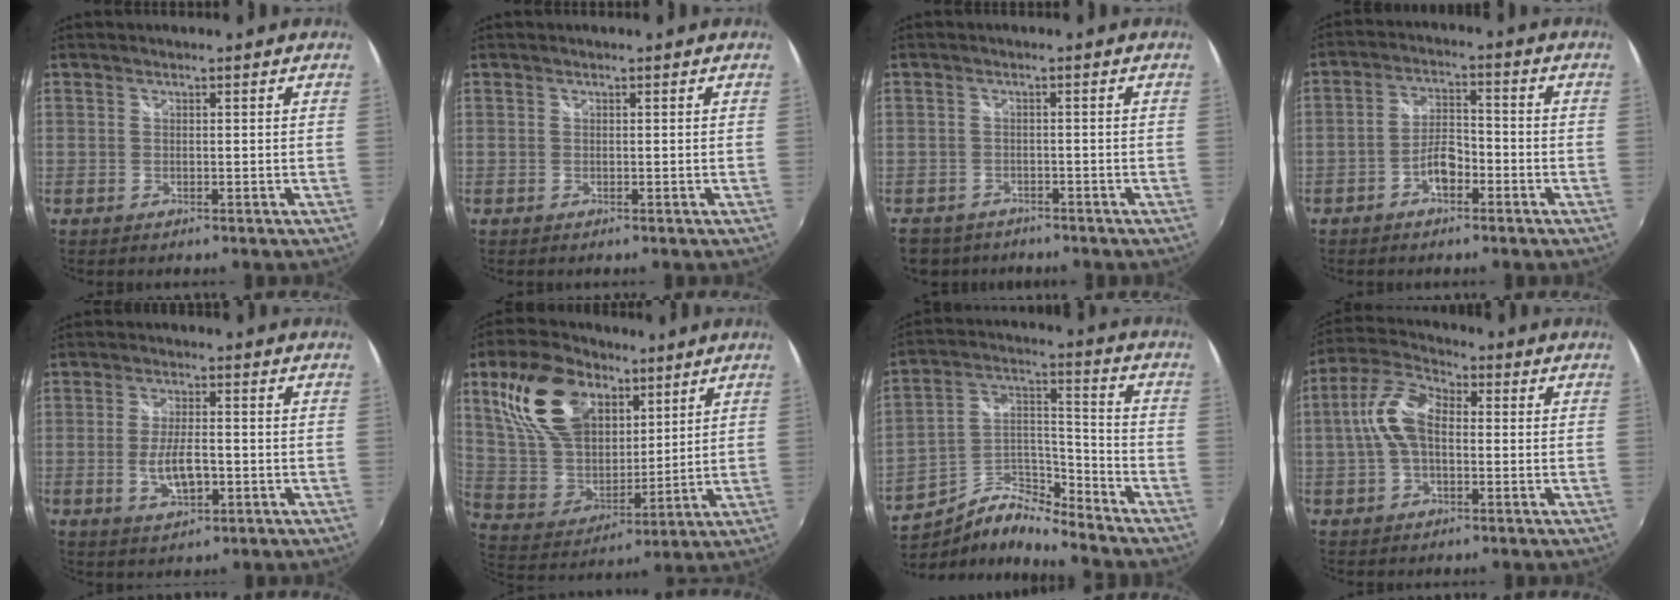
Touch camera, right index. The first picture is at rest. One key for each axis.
{"total": 0.0}
{"total": 5.1, "fx": -4.0, "fy": 3.1, "fz": 0.8, "tx": -0.029, "ty": 0.003, "tz": -0.069}
{"total": 5.4, "fx": -2.9, "fy": 2.5, "fz": 3.8, "tx": -0.076, "ty": 0.012, "tz": -0.048}
{"total": 6.5, "fx": -1.5, "fy": 2.6, "fz": 5.8, "tx": -0.114, "ty": -0.007, "tz": -0.023}
{"total": 21.6, "fx": 10.6, "fy": 13.3, "fz": 13.3, "tx": -0.287, "ty": 0.036, "tz": 0.211}
{"total": 11.4, "fx": -8.6, "fy": 4.5, "fz": 6.0, "tx": -0.122, "ty": 0.025, "tz": -0.166}
{"total": 9.7, "fx": -0.2, "fy": 5.4, "fz": 8.1, "tx": -0.174, "ty": 0.023, "tz": -0.006}